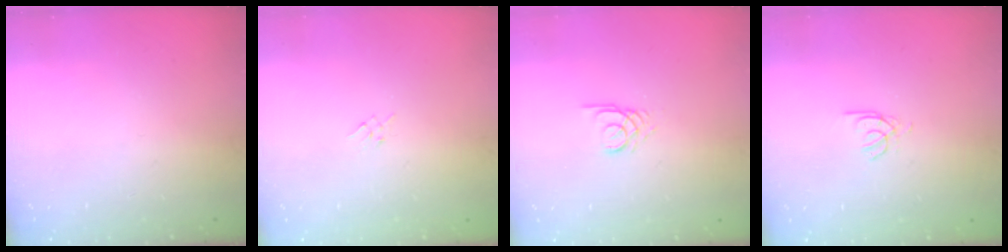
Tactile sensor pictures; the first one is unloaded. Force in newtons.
{"total": 1.6, "press": 1.6, "slide": 0.4}
{"total": 3.0, "press": 3.0, "slide": 0.3}
{"total": 2.4, "press": 2.4, "slide": 0.4}